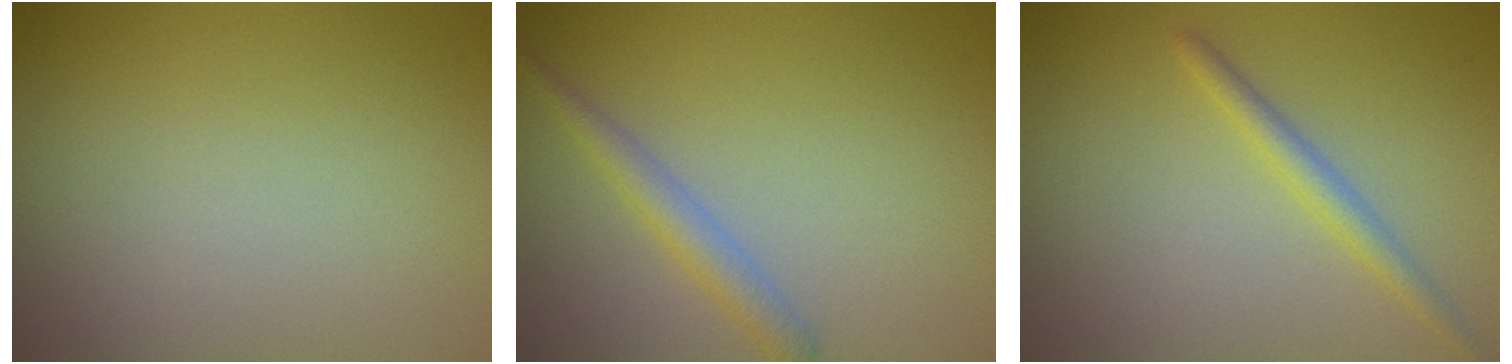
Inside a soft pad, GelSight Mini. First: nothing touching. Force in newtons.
{"total": 2.2, "press": 2.2, "slide": 0.1}
{"total": 1.9, "press": 1.9, "slide": 0.1}